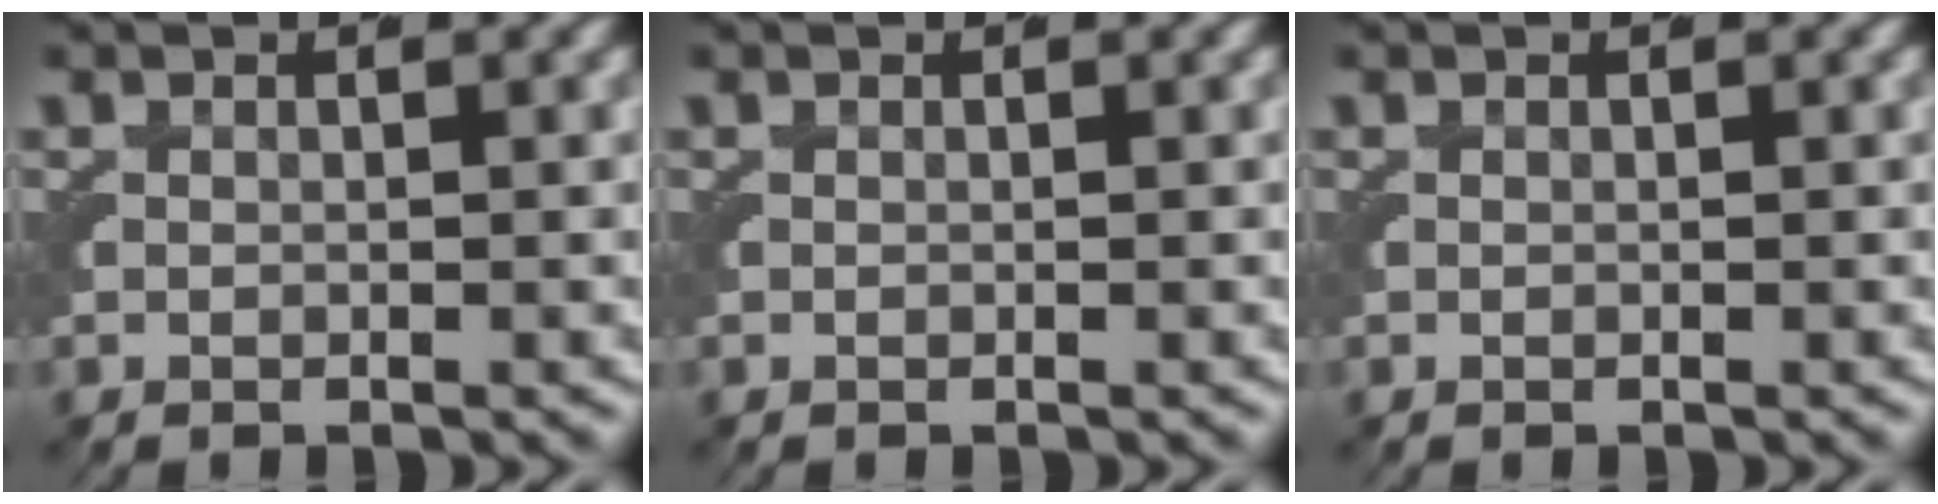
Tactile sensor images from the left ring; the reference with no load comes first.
{"total": 0.0}
{"total": 0.0}